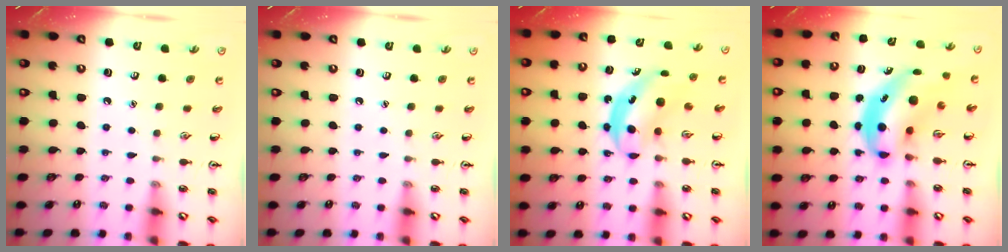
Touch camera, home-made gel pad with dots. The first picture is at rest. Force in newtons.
{"total": 0.0}
{"total": 4.8, "press": 4.8, "slide": 0.3}
{"total": 6.6, "press": 6.4, "slide": 1.6}